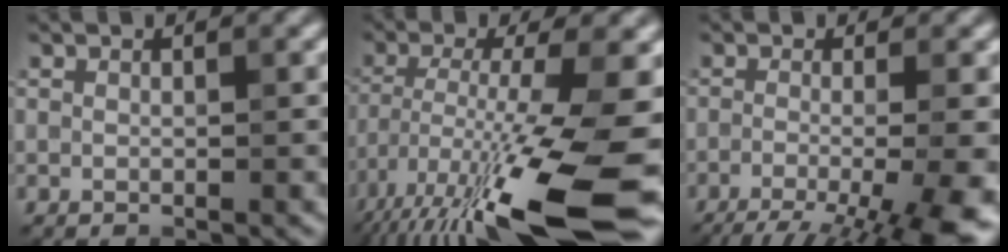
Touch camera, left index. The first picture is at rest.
{"total": 16.8, "force": [-8.4, 3.2, 14.1], "torque": [-0.267, -0.016, -0.140]}
{"total": 11.1, "force": [-5.9, 3.3, 8.8], "torque": [-0.109, -0.024, -0.076]}